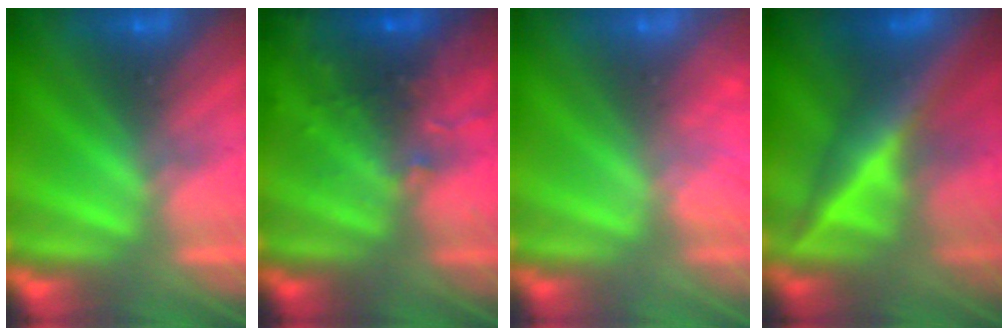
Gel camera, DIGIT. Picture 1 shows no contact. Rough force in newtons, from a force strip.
{"total": 8.1}
{"total": 8.4}
{"total": 9.1}